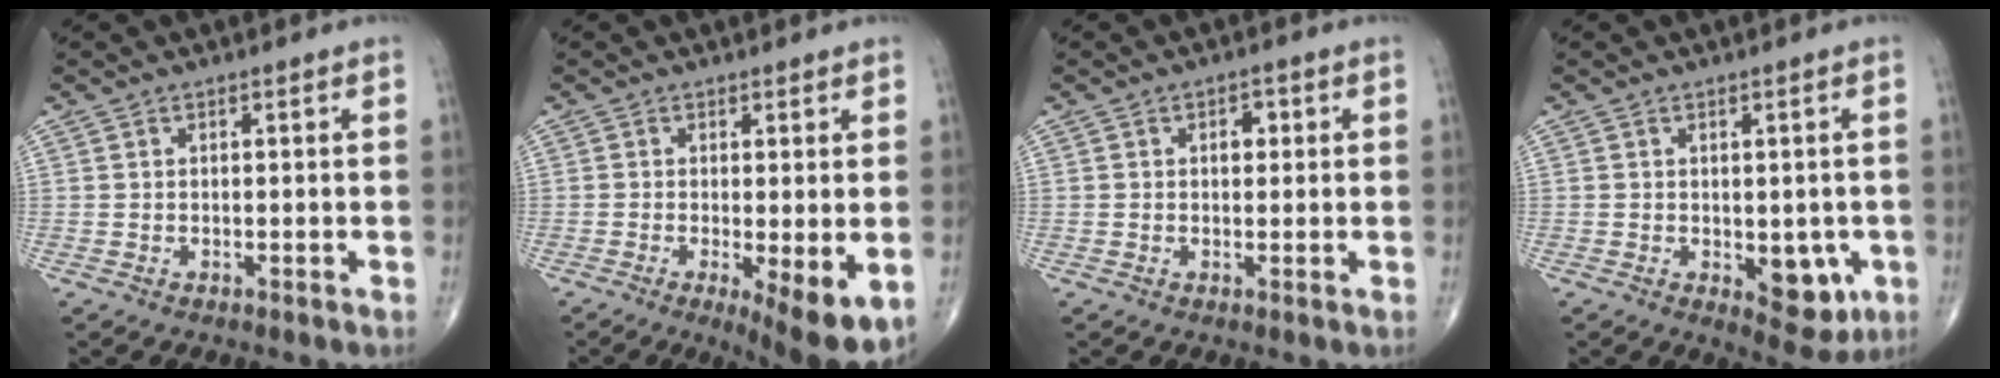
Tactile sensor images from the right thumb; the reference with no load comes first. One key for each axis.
{"total": 8.9, "fx": -2.4, "fy": 2.4, "fz": 8.3, "tx": -0.120, "ty": -0.025, "tz": -0.033}
{"total": 2.5, "fx": 0.5, "fy": 1.7, "fz": 1.7, "tx": -0.012, "ty": 0.003, "tz": 0.004}
{"total": 7.5, "fx": -1.9, "fy": 4.2, "fz": 6.0, "tx": -0.042, "ty": -0.008, "tz": -0.014}